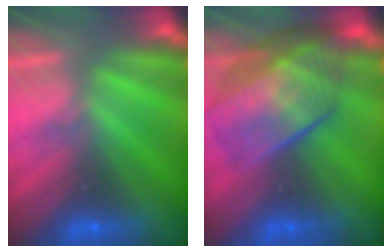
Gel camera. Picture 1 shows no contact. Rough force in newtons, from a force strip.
{"total": 8.4}